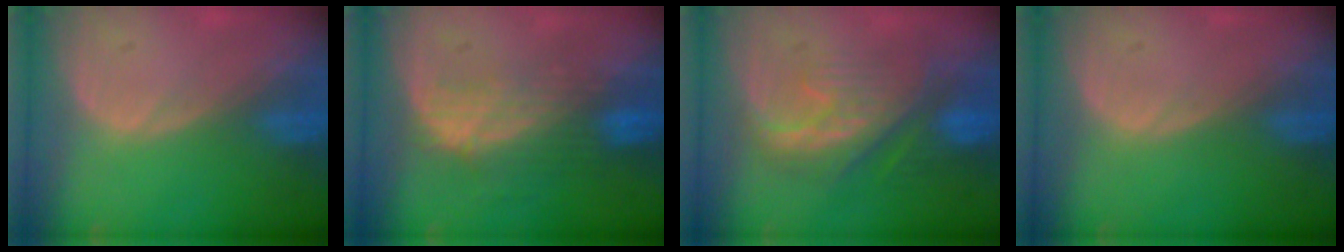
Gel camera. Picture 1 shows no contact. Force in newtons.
{"total": 7.6, "press": 6.9, "slide": 3.1}
{"total": 9.4, "press": 8.8, "slide": 3.5}
{"total": 0.0}